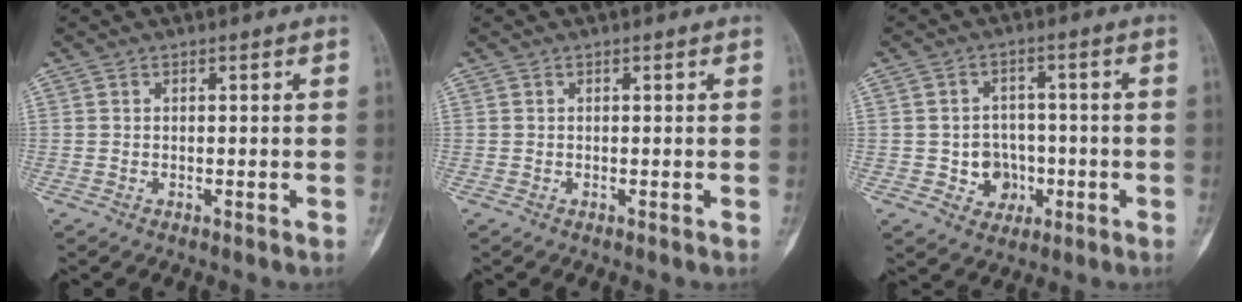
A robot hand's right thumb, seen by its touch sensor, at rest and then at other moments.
{"total": 0.0}
{"total": 6.2, "force": [-1.4, 5.6, 2.1], "torque": [0.009, 0.016, -0.016]}